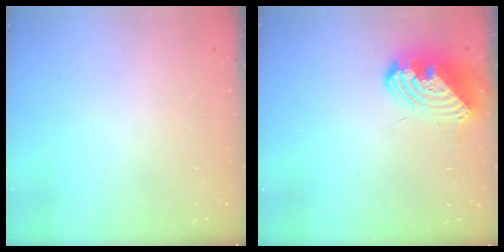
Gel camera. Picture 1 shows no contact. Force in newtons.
{"total": 11.0, "press": 10.9, "slide": 1.6}